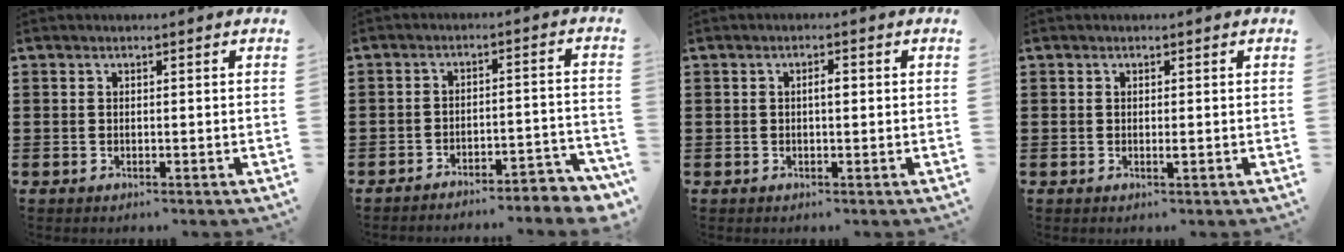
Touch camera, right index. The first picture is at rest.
{"total": 4.2, "force": [-4.1, 0.2, 0.9], "torque": [-0.020, -0.001, -0.086]}
{"total": 1.7, "force": [0.1, 0.5, 1.6], "torque": [-0.030, 0.004, -0.001]}
{"total": 0.9, "force": [-0.1, 0.1, 0.9], "torque": [-0.016, -0.004, 0.000]}